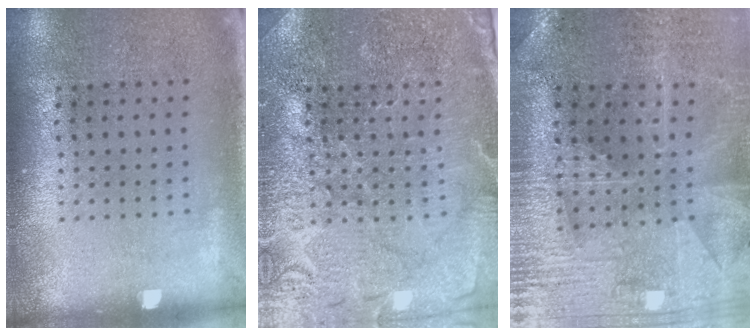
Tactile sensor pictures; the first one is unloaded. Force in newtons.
{"total": 3.8, "press": 3.7, "slide": 1.0}
{"total": 2.0, "press": 2.0, "slide": 0.3}